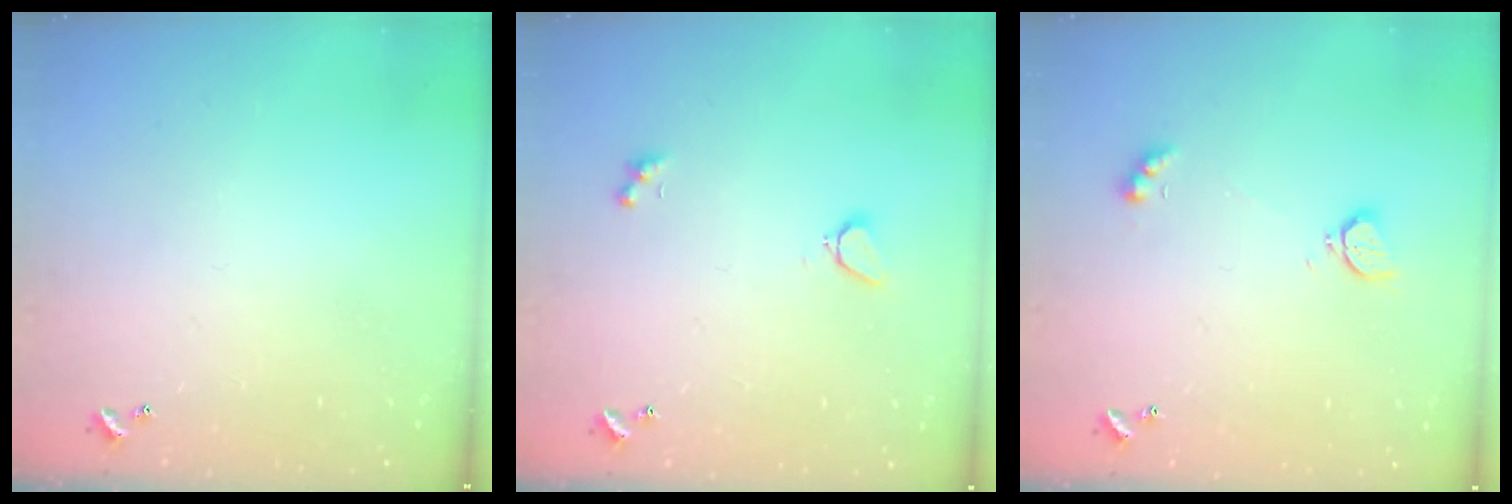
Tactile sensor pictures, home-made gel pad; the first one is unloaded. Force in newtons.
{"total": 3.7, "press": 3.6, "slide": 0.7}
{"total": 2.8, "press": 2.7, "slide": 0.6}